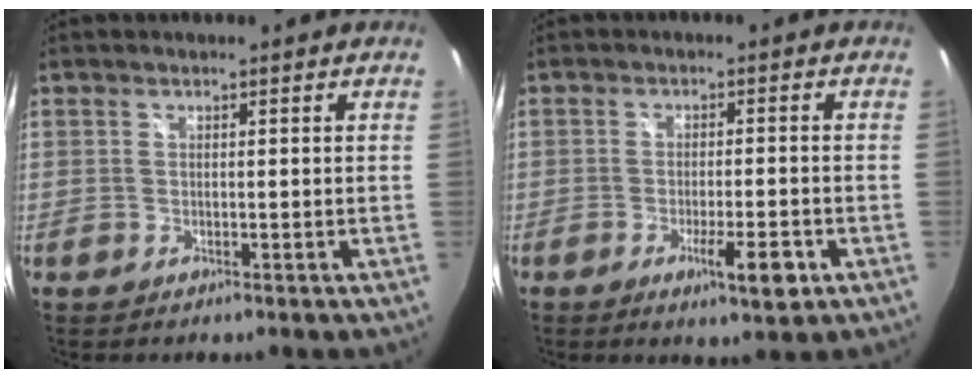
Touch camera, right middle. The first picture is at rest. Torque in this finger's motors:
{"motor_torque": [1.14, -1.00, 0.29, 0.08]}